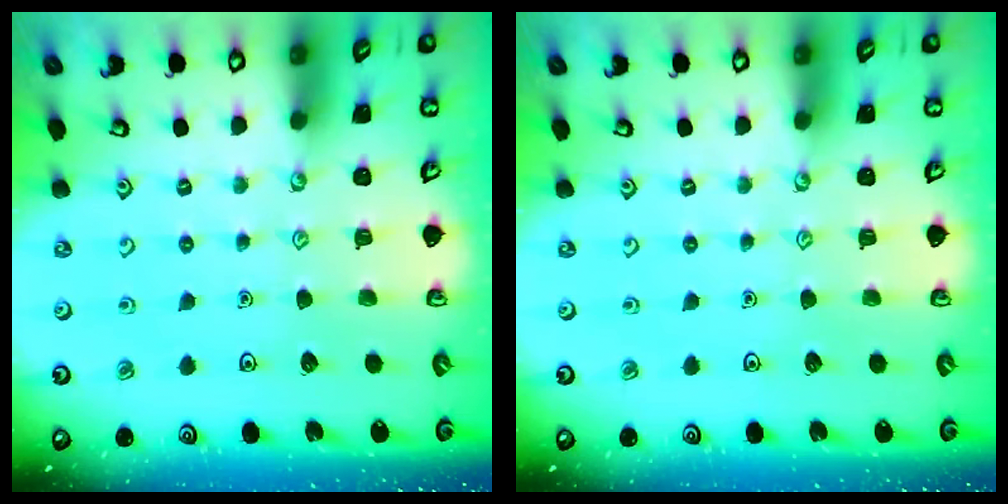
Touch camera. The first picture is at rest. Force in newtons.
{"total": 0.0}